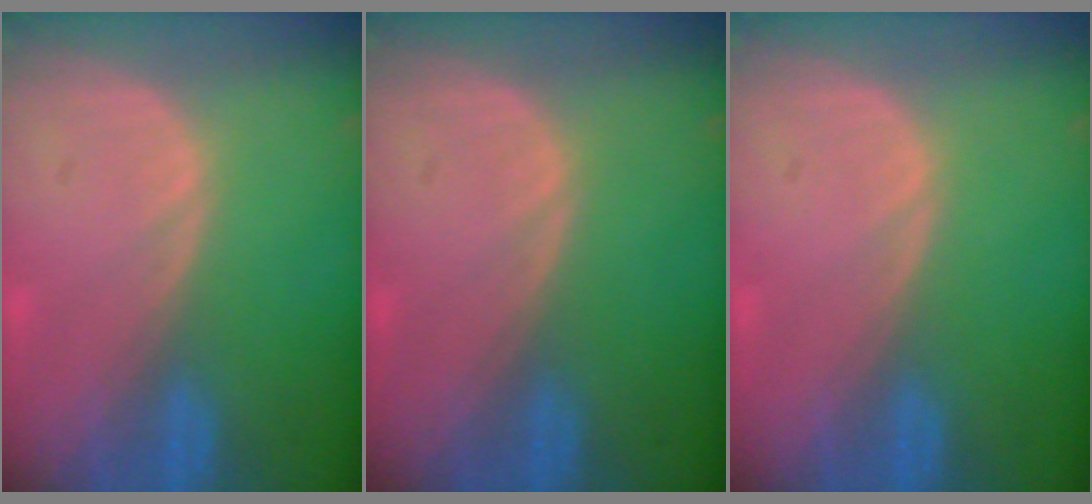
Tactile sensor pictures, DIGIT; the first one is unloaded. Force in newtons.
{"total": 0.0}
{"total": 0.0}